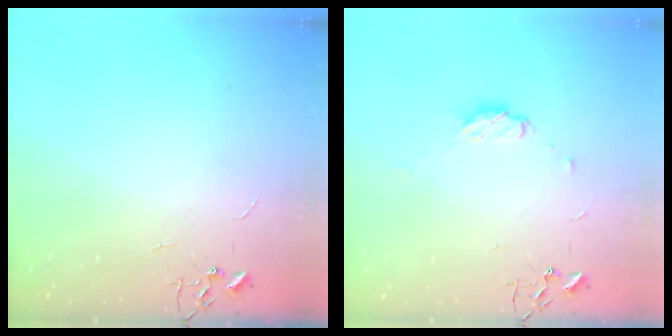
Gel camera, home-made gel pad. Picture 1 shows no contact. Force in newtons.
{"total": 7.0, "press": 6.9, "slide": 0.8}